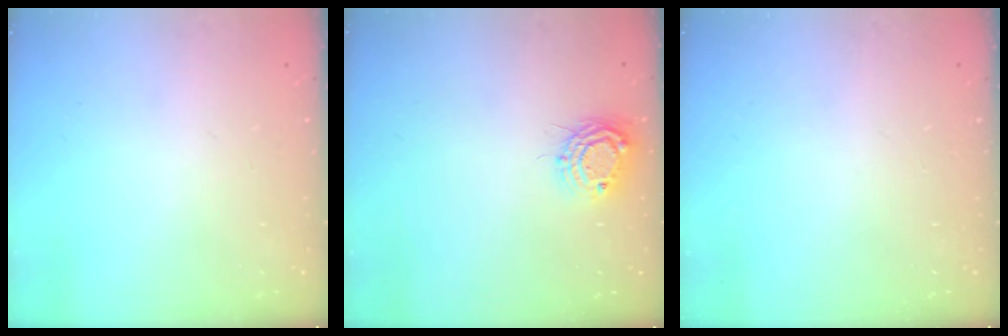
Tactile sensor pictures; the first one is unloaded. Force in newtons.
{"total": 8.8, "press": 8.8, "slide": 0.4}
{"total": 0.0}